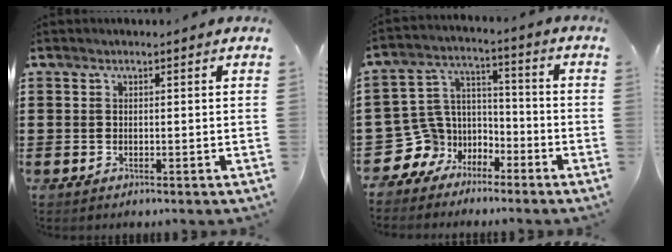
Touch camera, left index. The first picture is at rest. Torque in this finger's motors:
{"motor_torque": [-0.14, 0.26, -0.09, -0.05]}